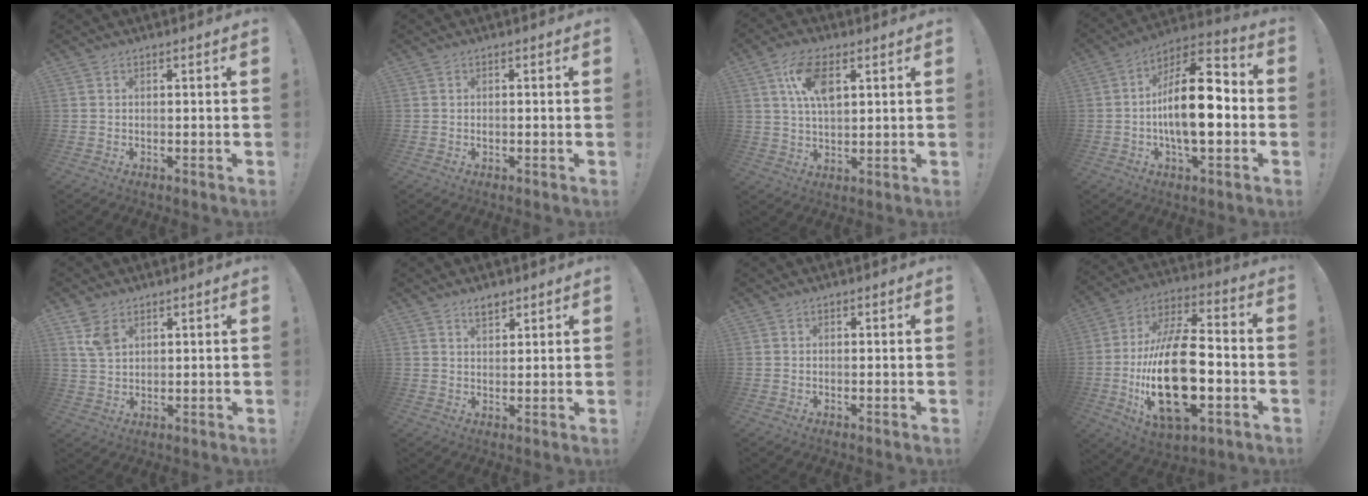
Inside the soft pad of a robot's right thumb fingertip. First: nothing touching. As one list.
[{"total": 0.0}, {"total": 10.8, "force": [4.1, 5.3, 8.5], "torque": [-0.146, 0.005, 0.075]}, {"total": 17.8, "force": [-1.8, 7.6, 16.0], "torque": [-0.264, 0.006, -0.036]}, {"total": 5.5, "force": [3.3, 3.2, 3.0], "torque": [-0.054, -0.011, 0.064]}, {"total": 3.9, "force": [2.9, 2.0, 1.8], "torque": [-0.025, -0.012, 0.052]}, {"total": 0.0}, {"total": 27.1, "force": [-5.3, 13.0, 23.2], "torque": [-0.450, 0.020, -0.086]}]